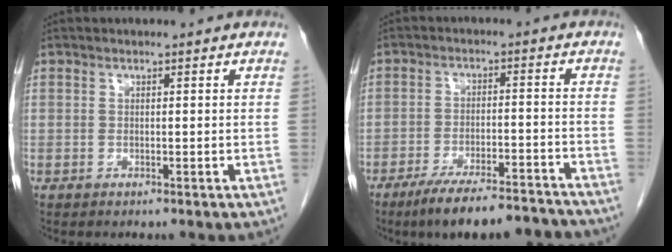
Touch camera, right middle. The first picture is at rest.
{"total": 13.8, "force": [-12.0, 2.0, 6.5], "torque": [-0.093, 0.007, -0.176]}